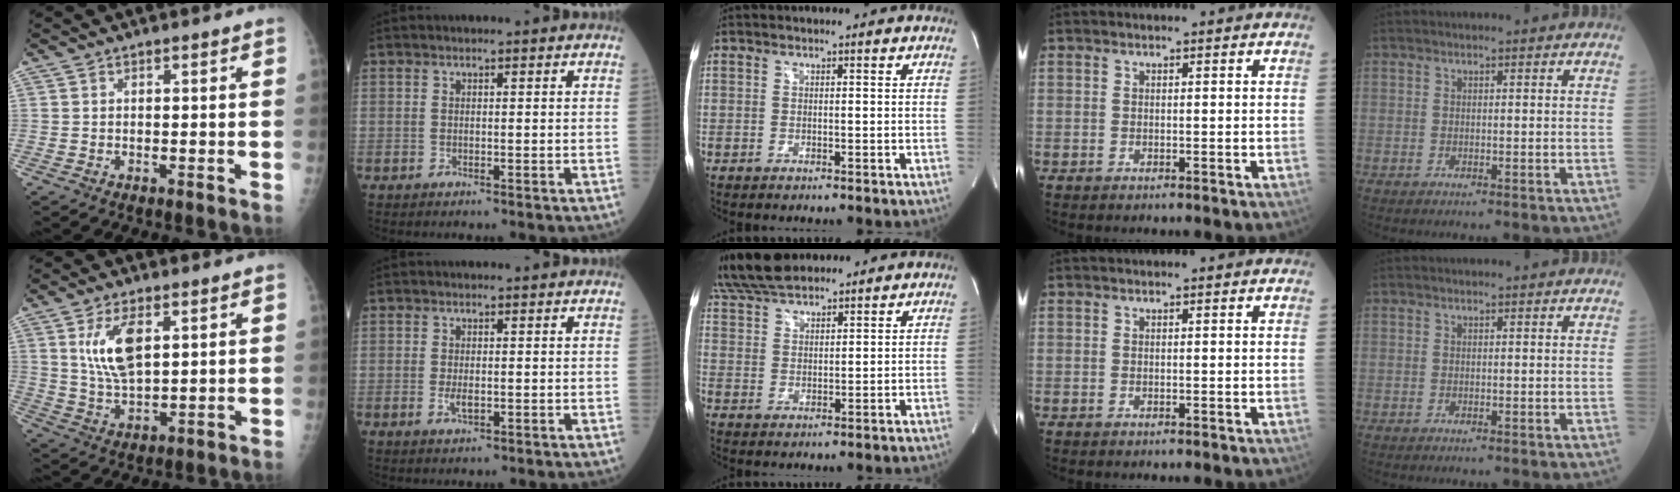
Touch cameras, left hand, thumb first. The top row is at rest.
{"thumb": {"total": 9.5, "force": [3.2, 4.4, 7.7], "torque": [-0.139, -0.015, 0.068]}, "index": {"total": 1.6, "force": [-0.3, 0.7, 1.4], "torque": [-0.029, -0.005, -0.004]}, "middle": {"total": 11.1, "force": [9.7, 3.0, 4.7], "torque": [-0.093, 0.036, 0.182]}}